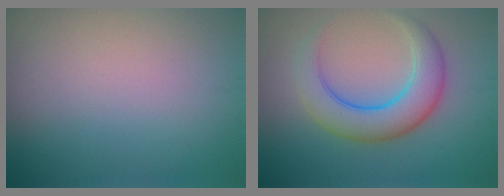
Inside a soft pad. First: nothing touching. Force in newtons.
{"total": 5.6, "press": 5.6, "slide": 0.2}